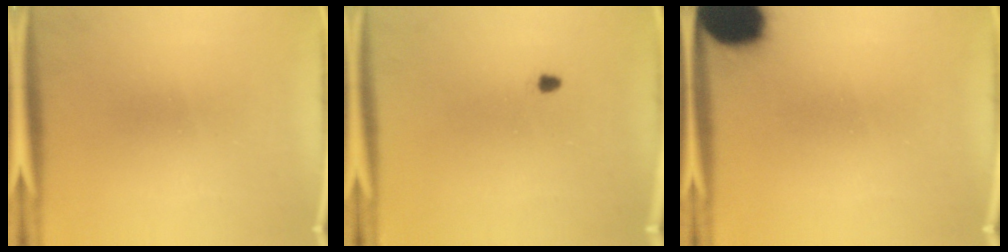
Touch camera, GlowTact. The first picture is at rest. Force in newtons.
{"total": 0.8}
{"total": 18.4}